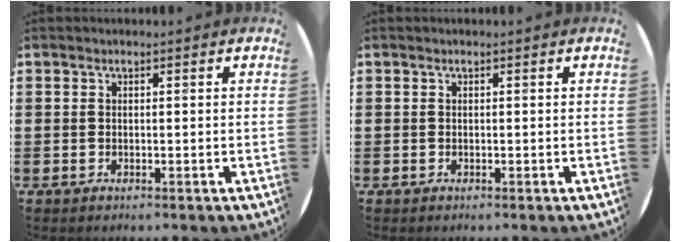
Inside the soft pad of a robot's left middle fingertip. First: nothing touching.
{"total": 0.0}